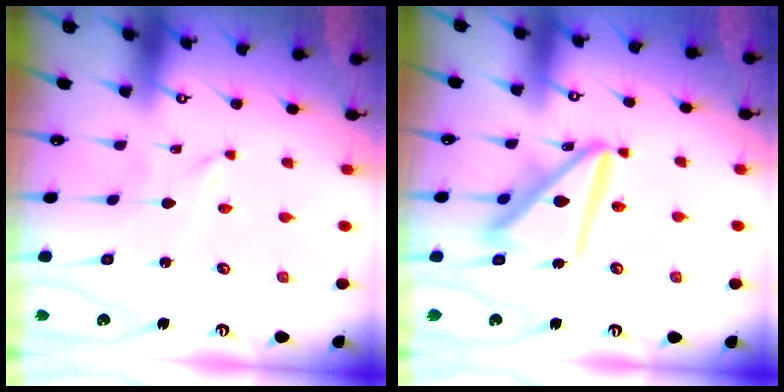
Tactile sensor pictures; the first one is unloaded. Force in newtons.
{"total": 17.2, "press": 17.1, "slide": 1.9}